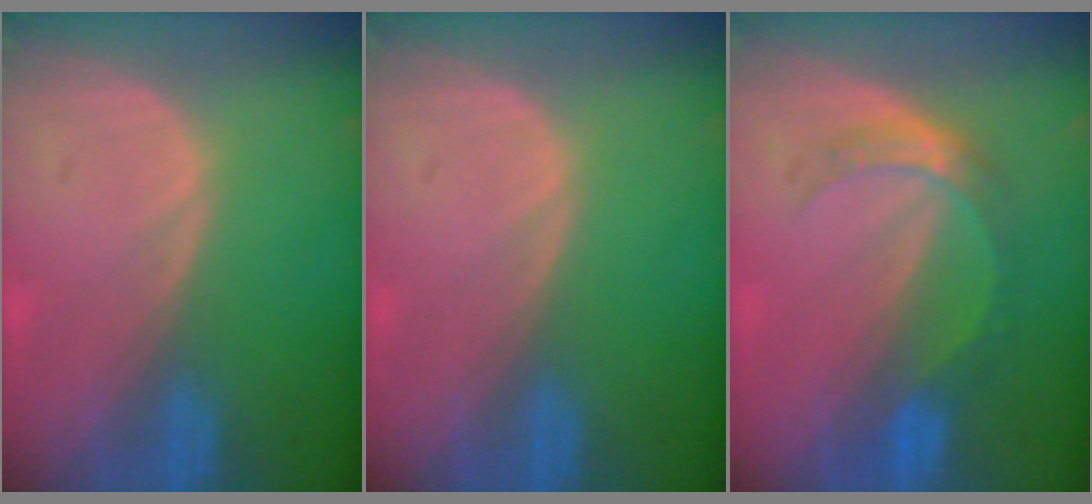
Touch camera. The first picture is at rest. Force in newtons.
{"total": 0.0}
{"total": 5.1, "press": 4.7, "slide": 2.1}